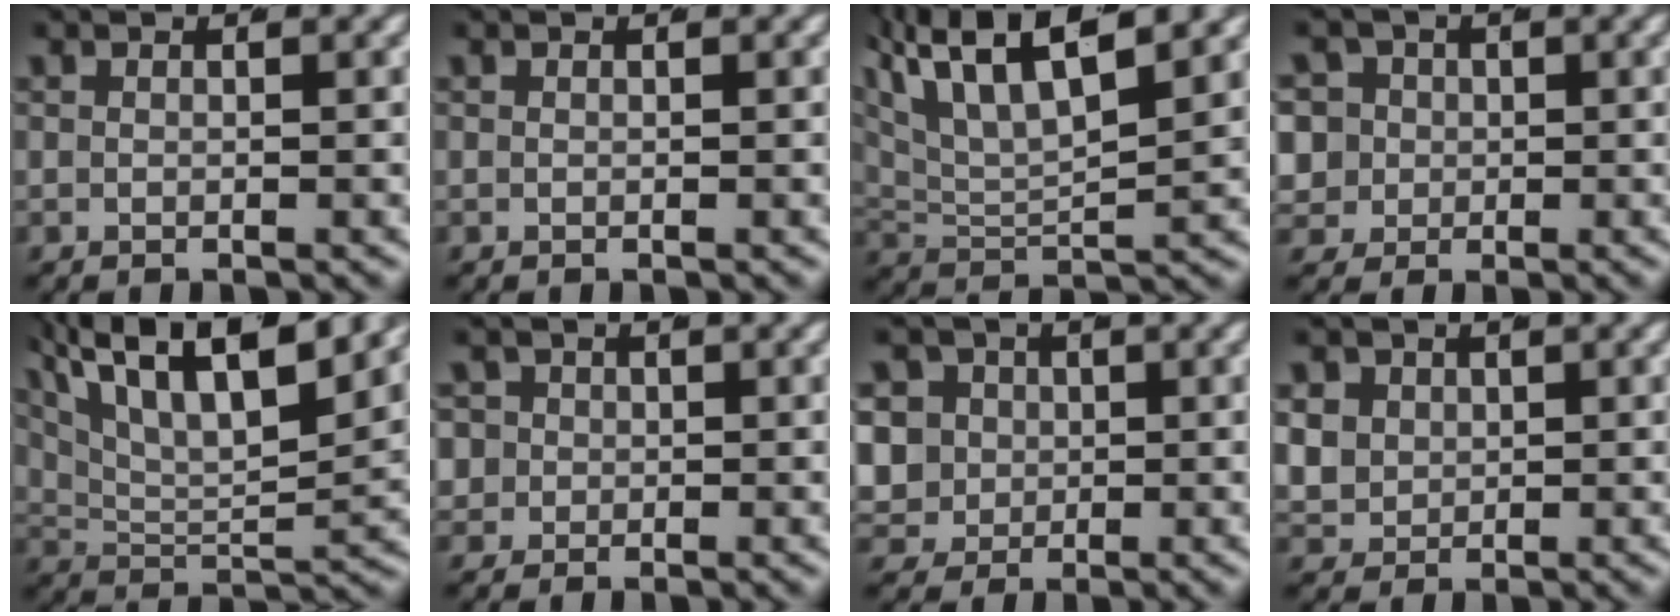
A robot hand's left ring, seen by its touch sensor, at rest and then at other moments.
{"total": 0.0}
{"total": 9.8, "force": [4.3, 6.1, 6.5], "torque": [-0.130, 0.007, 0.064]}
{"total": 8.6, "force": [0.0, 7.9, 3.3], "torque": [-0.093, -0.027, 0.001]}
{"total": 9.9, "force": [4.4, 5.1, 7.2], "torque": [-0.117, -0.002, 0.074]}
{"total": 5.0, "force": [0.0, 4.7, 1.7], "torque": [-0.044, -0.010, -0.001]}
{"total": 10.4, "force": [0.1, 9.6, 4.1], "torque": [-0.115, -0.030, 0.001]}
{"total": 5.6, "force": [0.3, 5.1, 2.2], "torque": [-0.068, -0.017, 0.014]}